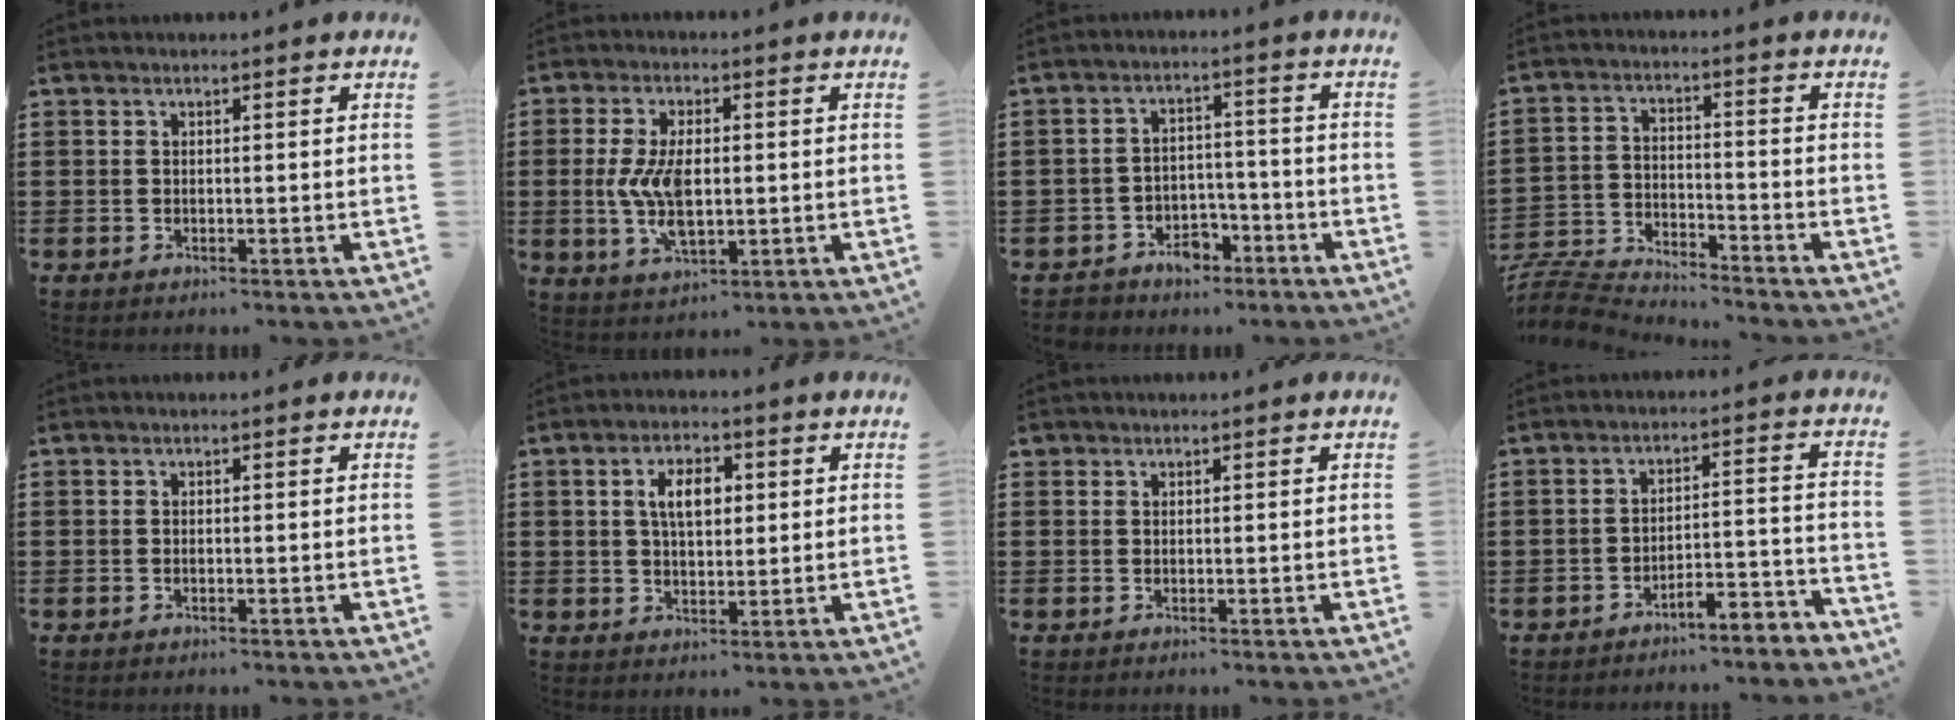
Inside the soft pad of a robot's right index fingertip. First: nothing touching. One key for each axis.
{"total": 8.2, "fx": -0.1, "fy": 3.8, "fz": 7.2, "tx": -0.167, "ty": -0.004, "tz": -0.009}
{"total": 4.0, "fx": -3.1, "fy": 2.5, "fz": 0.6, "tx": -0.016, "ty": 0.013, "tz": -0.060}
{"total": 7.0, "fx": -6.9, "fy": 0.9, "fz": 0.7, "tx": -0.032, "ty": 0.009, "tz": -0.143}
{"total": 0.0}
{"total": 4.9, "fx": 1.1, "fy": 2.6, "fz": 4.0, "tx": -0.078, "ty": 0.009, "tz": 0.015}
{"total": 0.7, "fx": 0.4, "fy": 0.6, "fz": 0.0, "tx": -0.001, "ty": 0.003, "tz": 0.008}
{"total": 4.7, "fx": -4.6, "fy": 0.3, "fz": 1.2, "tx": -0.026, "ty": 0.001, "tz": -0.093}